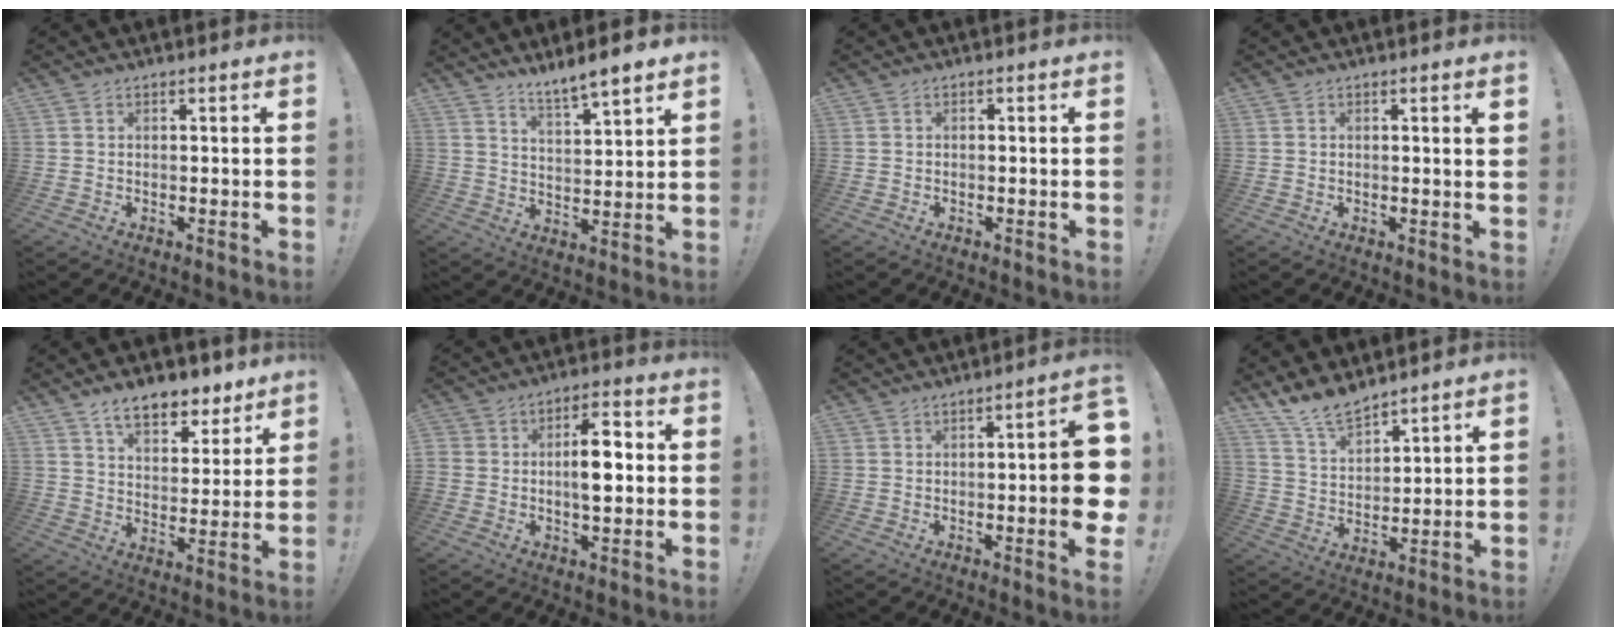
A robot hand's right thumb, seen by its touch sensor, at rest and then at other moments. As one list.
[{"total": 6.9, "force": [6.2, 0.4, 3.1], "torque": [-0.052, -0.047, 0.107]}, {"total": 0.5, "force": [-0.4, 0.3, 0.2], "torque": [-0.004, 0.001, -0.007]}, {"total": 1.8, "force": [0.7, -0.2, 1.6], "torque": [-0.023, -0.003, 0.009]}, {"total": 10.6, "force": [7.6, 5.5, 5.0], "torque": [-0.076, -0.044, 0.139]}, {"total": 9.6, "force": [-1.1, 6.1, 7.4], "torque": [-0.121, 0.021, -0.019]}, {"total": 8.3, "force": [-1.0, 1.7, 8.1], "torque": [-0.105, -0.001, -0.017]}, {"total": 10.8, "force": [9.7, 3.6, 3.1], "torque": [-0.080, -0.066, 0.188]}]